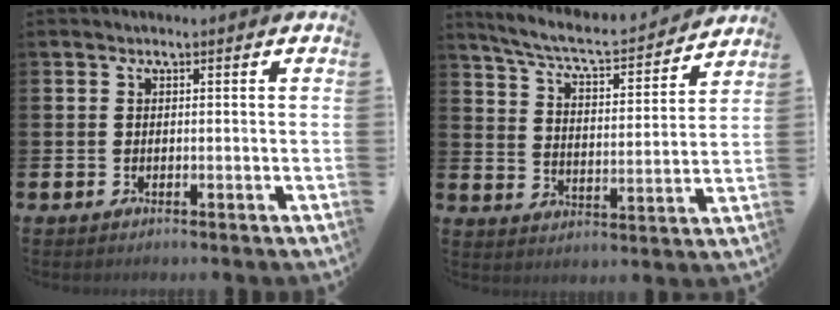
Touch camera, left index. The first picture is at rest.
{"total": 6.8, "force": [6.3, 1.0, 2.5], "torque": [-0.078, -0.046, 0.103]}